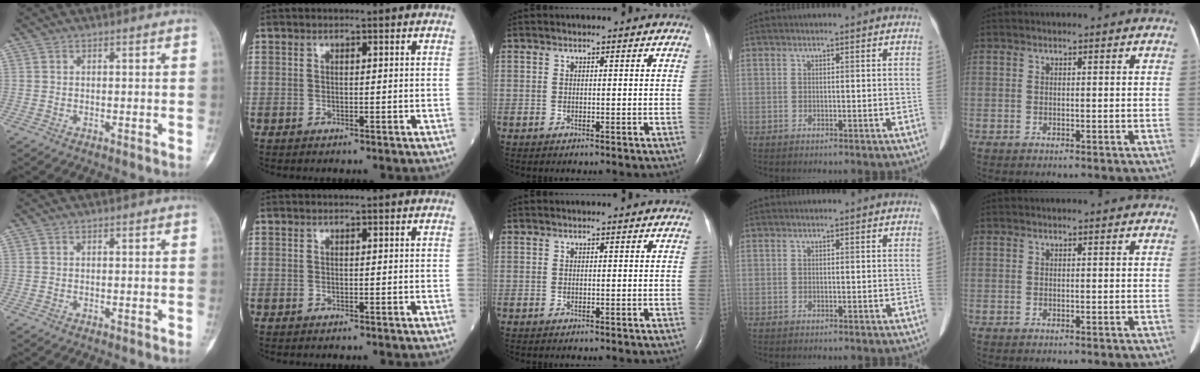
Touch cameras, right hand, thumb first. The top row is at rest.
{}